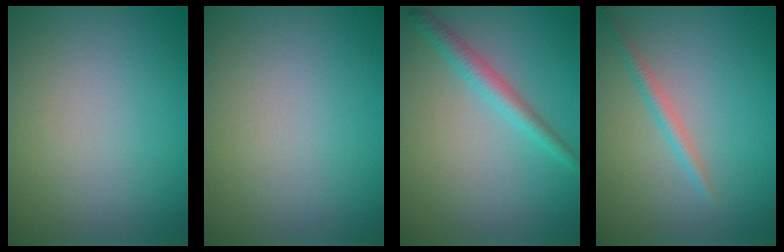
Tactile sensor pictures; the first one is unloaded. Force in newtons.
{"total": 0.0}
{"total": 2.2, "press": 2.2, "slide": 0.1}
{"total": 1.4, "press": 1.4, "slide": 0.1}